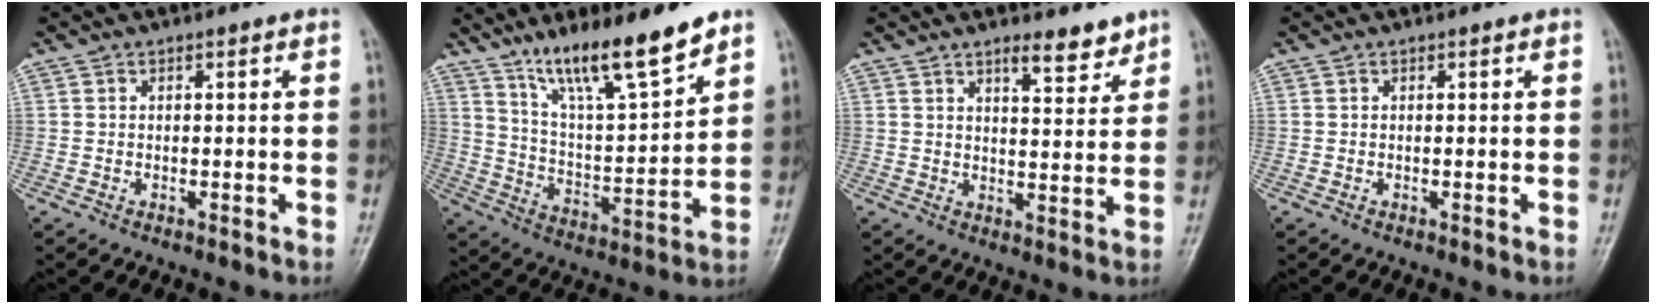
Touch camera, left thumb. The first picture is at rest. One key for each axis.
{"total": 15.4, "fx": 11.3, "fy": 2.7, "fz": 10.1, "tx": -0.158, "ty": -0.068, "tz": 0.209}
{"total": 5.9, "fx": 4.6, "fy": 1.8, "fz": 3.3, "tx": -0.032, "ty": -0.035, "tz": 0.068}
{"total": 0.0}